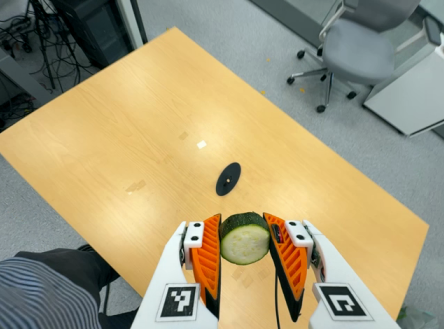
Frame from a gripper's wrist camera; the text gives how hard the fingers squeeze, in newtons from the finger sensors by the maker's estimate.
{"total": 11.7, "left": 10.8, "right": 12.6}